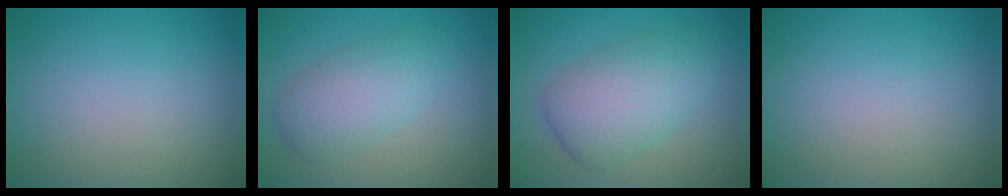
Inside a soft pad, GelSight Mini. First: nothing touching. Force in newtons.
{"total": 4.2, "press": 4.2, "slide": 0.1}
{"total": 6.0, "press": 6.0, "slide": 0.1}
{"total": 0.0}